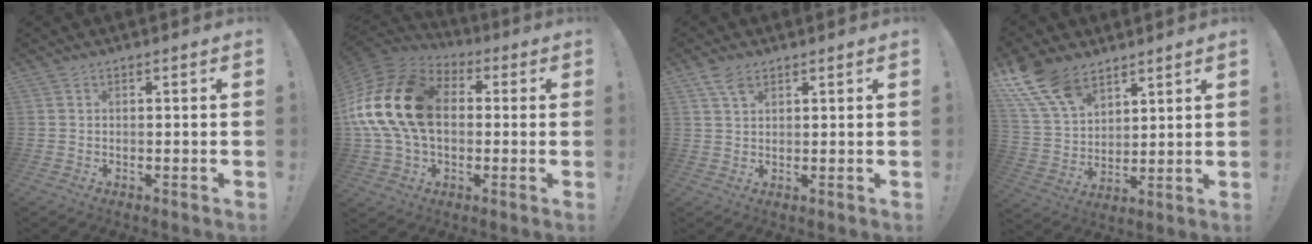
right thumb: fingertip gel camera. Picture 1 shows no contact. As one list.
[{"total": 23.5, "force": [2.6, 16.3, 16.7], "torque": [-0.307, 0.015, 0.055]}, {"total": 4.3, "force": [2.7, 2.1, 2.5], "torque": [-0.046, -0.011, 0.050]}, {"total": 14.6, "force": [9.7, 8.3, 7.1], "torque": [-0.151, -0.052, 0.187]}]